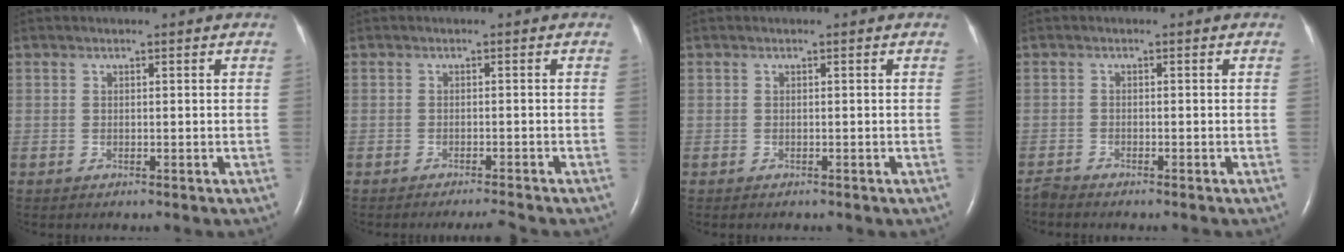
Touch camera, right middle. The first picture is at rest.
{"total": 2.6, "force": [-2.4, -0.7, 0.6], "torque": [-0.011, -0.008, -0.035]}
{"total": 0.6, "force": [-0.5, 0.2, 0.2], "torque": [-0.008, 0.000, -0.005]}
{"total": 1.7, "force": [-1.7, -0.3, 0.0], "torque": [-0.003, -0.007, -0.031]}